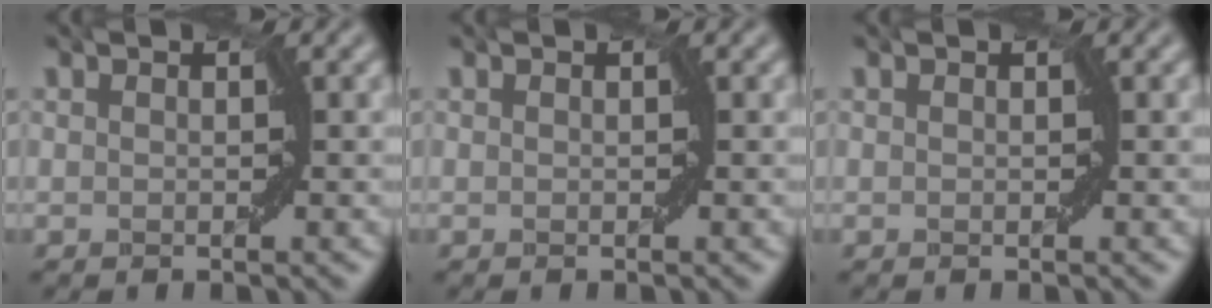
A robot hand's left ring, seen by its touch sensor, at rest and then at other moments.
{"total": 0.0}
{"total": 0.0}